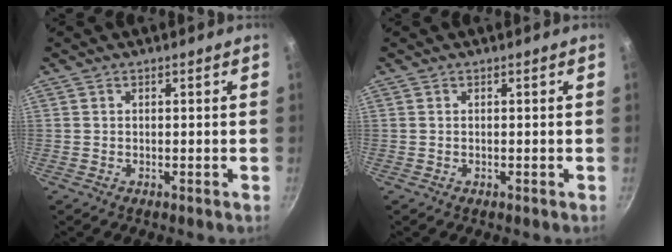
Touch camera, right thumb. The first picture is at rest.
{"total": 0.0}